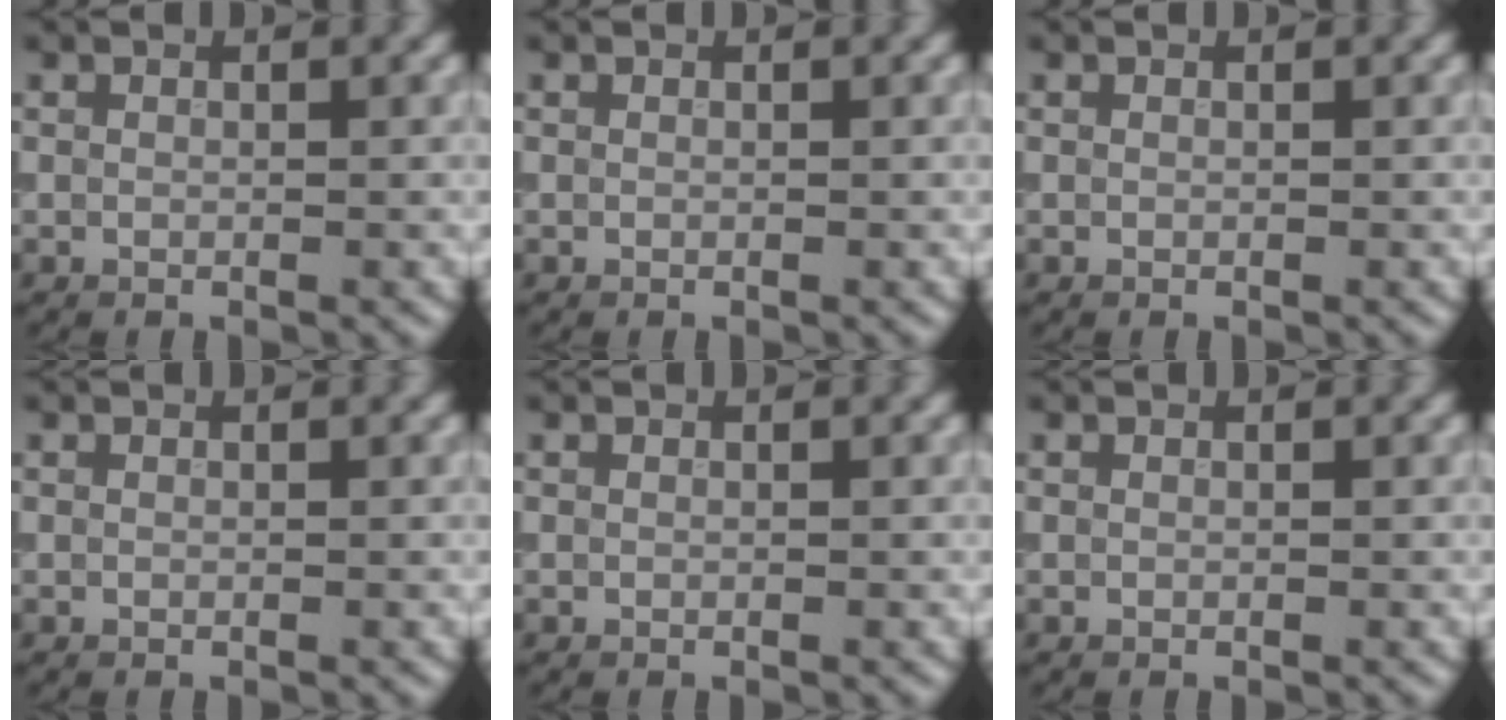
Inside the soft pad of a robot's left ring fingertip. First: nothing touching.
{"total": 0.0}
{"total": 0.0}
{"total": 0.0}
{"total": 0.0}
{"total": 0.0}